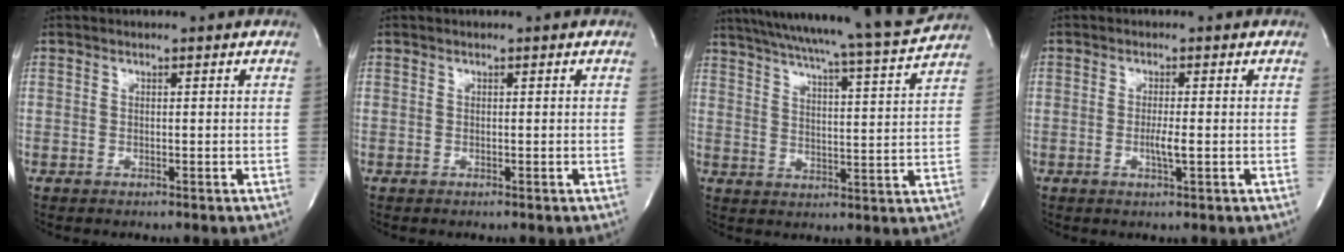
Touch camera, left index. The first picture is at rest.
{"total": 0.0}
{"total": 20.8, "force": [19.0, -0.9, 8.6], "torque": [-0.144, -0.037, 0.259]}
{"total": 2.3, "force": [-0.6, -0.1, 2.2], "torque": [-0.045, -0.008, -0.011]}